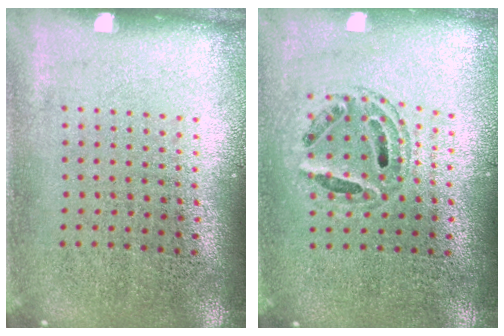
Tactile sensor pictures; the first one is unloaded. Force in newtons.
{"total": 0.8, "press": 0.8, "slide": 0.1}